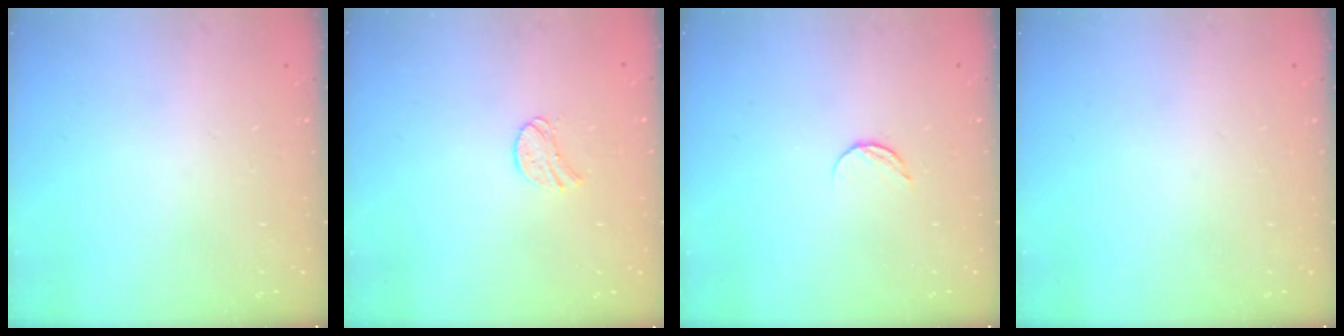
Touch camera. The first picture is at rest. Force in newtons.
{"total": 6.5, "press": 6.5, "slide": 0.7}
{"total": 4.4, "press": 4.4, "slide": 0.4}
{"total": 0.0}